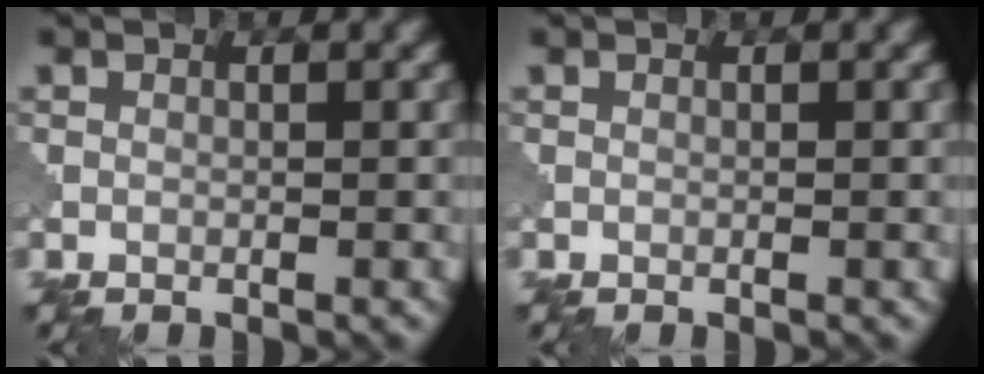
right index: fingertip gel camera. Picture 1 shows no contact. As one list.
[{"total": 0.0}]